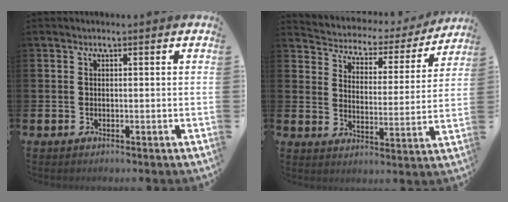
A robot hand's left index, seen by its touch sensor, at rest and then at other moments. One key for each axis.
{"total": 4.0, "fx": 3.5, "fy": 1.9, "fz": 0.3, "tx": -0.036, "ty": -0.030, "tz": 0.052}